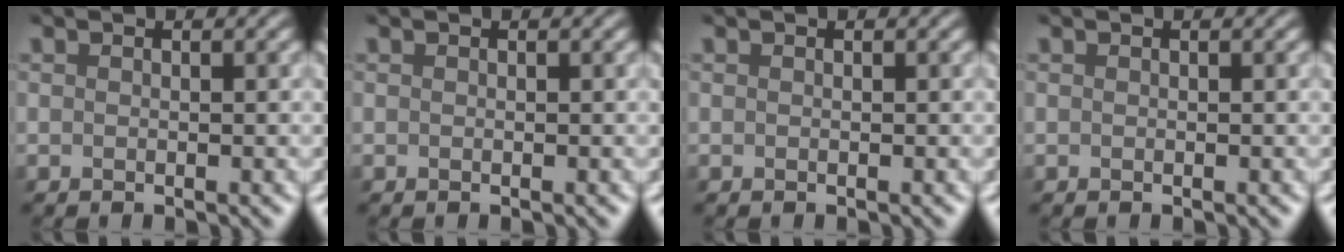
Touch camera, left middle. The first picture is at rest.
{"total": 0.0}
{"total": 0.0}
{"total": 0.0}